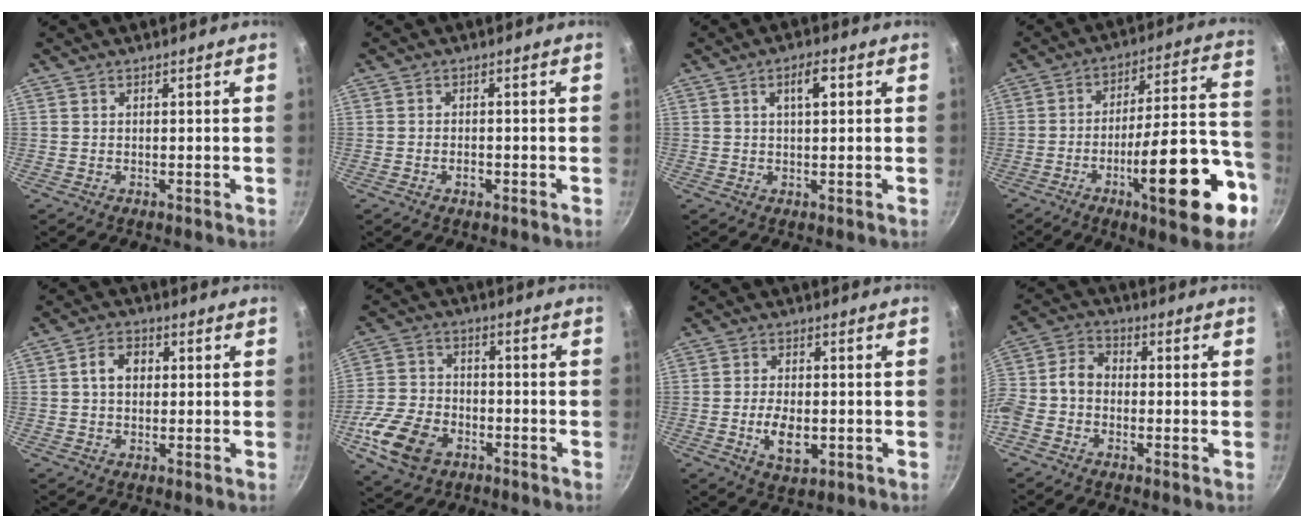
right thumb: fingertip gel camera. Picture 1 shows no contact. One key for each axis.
{"total": 2.0, "fx": -0.9, "fy": 1.2, "fz": 1.3, "tx": -0.022, "ty": 0.007, "tz": -0.016}
{"total": 4.4, "fx": 1.2, "fy": 1.6, "fz": 3.9, "tx": -0.061, "ty": 0.007, "tz": 0.016}
{"total": 23.4, "fx": -8.9, "fy": 6.6, "fz": 20.6, "tx": -0.259, "ty": 0.040, "tz": -0.131}
{"total": 5.1, "fx": 0.7, "fy": 3.8, "fz": 3.3, "tx": -0.037, "ty": 0.012, "tz": 0.005}
{"total": 13.0, "fx": -5.4, "fy": 8.9, "fz": 7.8, "tx": -0.144, "ty": 0.023, "tz": -0.106}
{"total": 7.0, "fx": -1.6, "fy": 3.9, "fz": 5.7, "tx": -0.097, "ty": 0.002, "tz": -0.022}
{"total": 8.2, "fx": -2.3, "fy": 6.0, "fz": 5.1, "tx": -0.106, "ty": 0.043, "tz": -0.063}